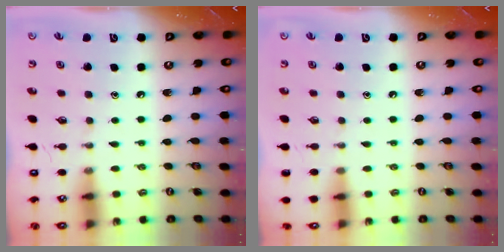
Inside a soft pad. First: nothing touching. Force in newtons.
{"total": 0.0}